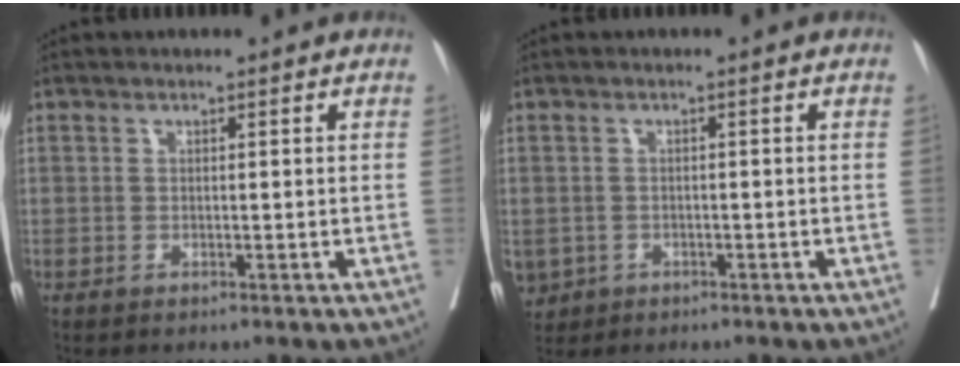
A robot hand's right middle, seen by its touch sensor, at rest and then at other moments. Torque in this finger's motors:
{"motor_torque": [1.80, -0.34, 1.06, 0.21]}